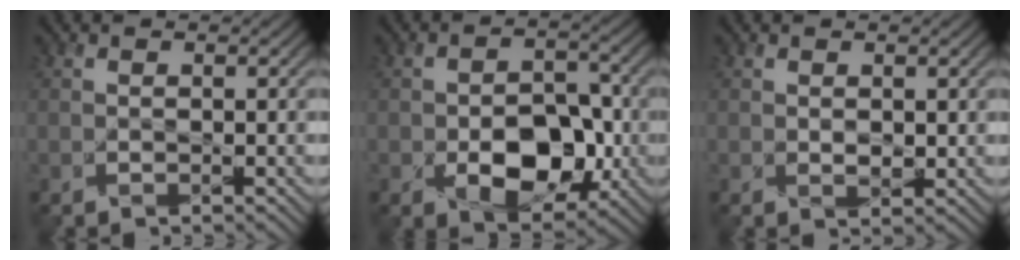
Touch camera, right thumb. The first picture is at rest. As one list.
[{"total": 8.7, "force": [-2.6, 5.5, 6.2], "torque": [-0.096, -0.007, -0.038]}, {"total": 1.3, "force": [0.4, 0.8, 1.0], "torque": [-0.021, -0.003, 0.012]}]